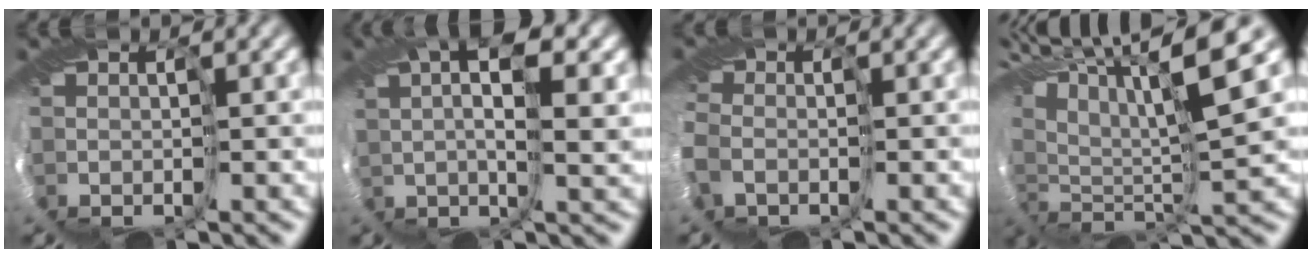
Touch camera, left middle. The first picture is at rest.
{"total": 5.1, "force": [2.7, 1.3, 4.1], "torque": [-0.068, 0.014, 0.038]}
{"total": 3.0, "force": [-0.4, 2.7, 1.1], "torque": [-0.051, 0.002, -0.004]}
{"total": 12.6, "force": [8.4, 2.0, 9.2], "torque": [-0.205, 0.036, 0.148]}